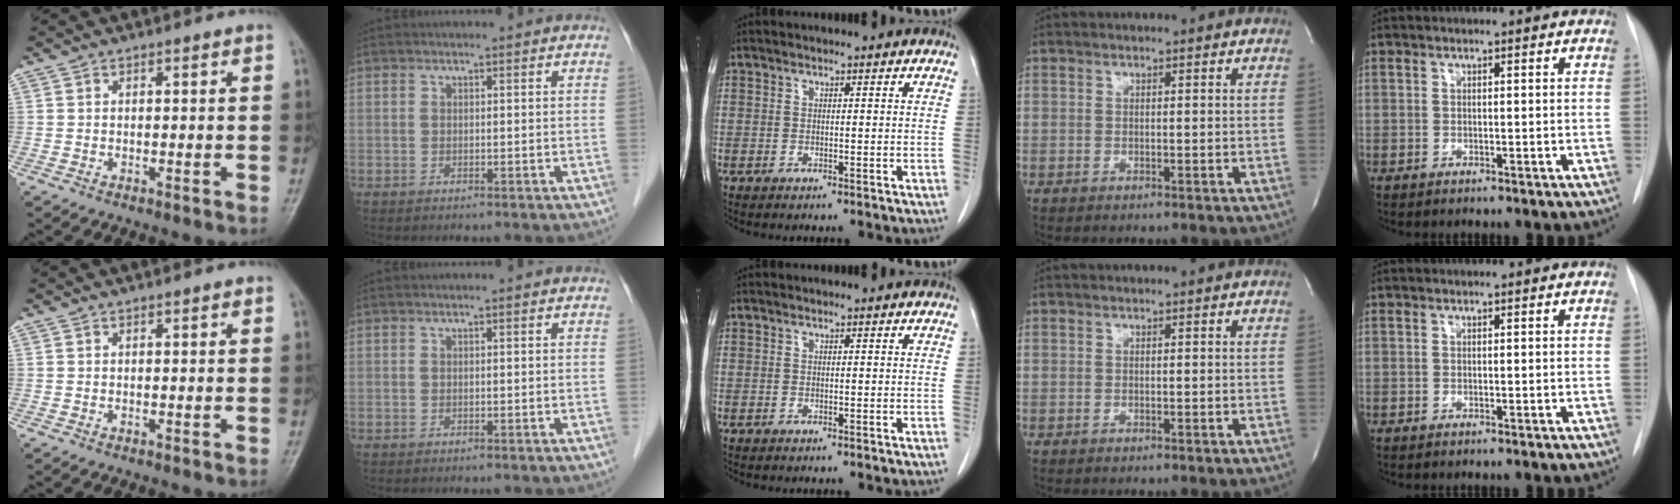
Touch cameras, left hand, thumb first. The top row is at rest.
{}